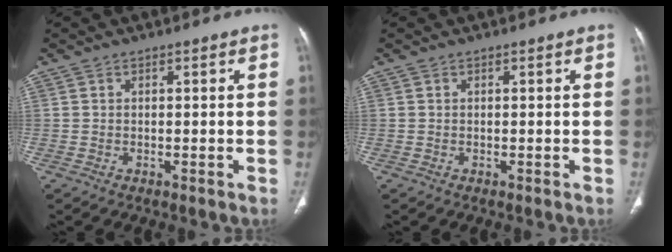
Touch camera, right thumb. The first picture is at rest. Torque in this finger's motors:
{"motor_torque": [-0.29, -0.03, -0.20, 0.05, 0.03]}